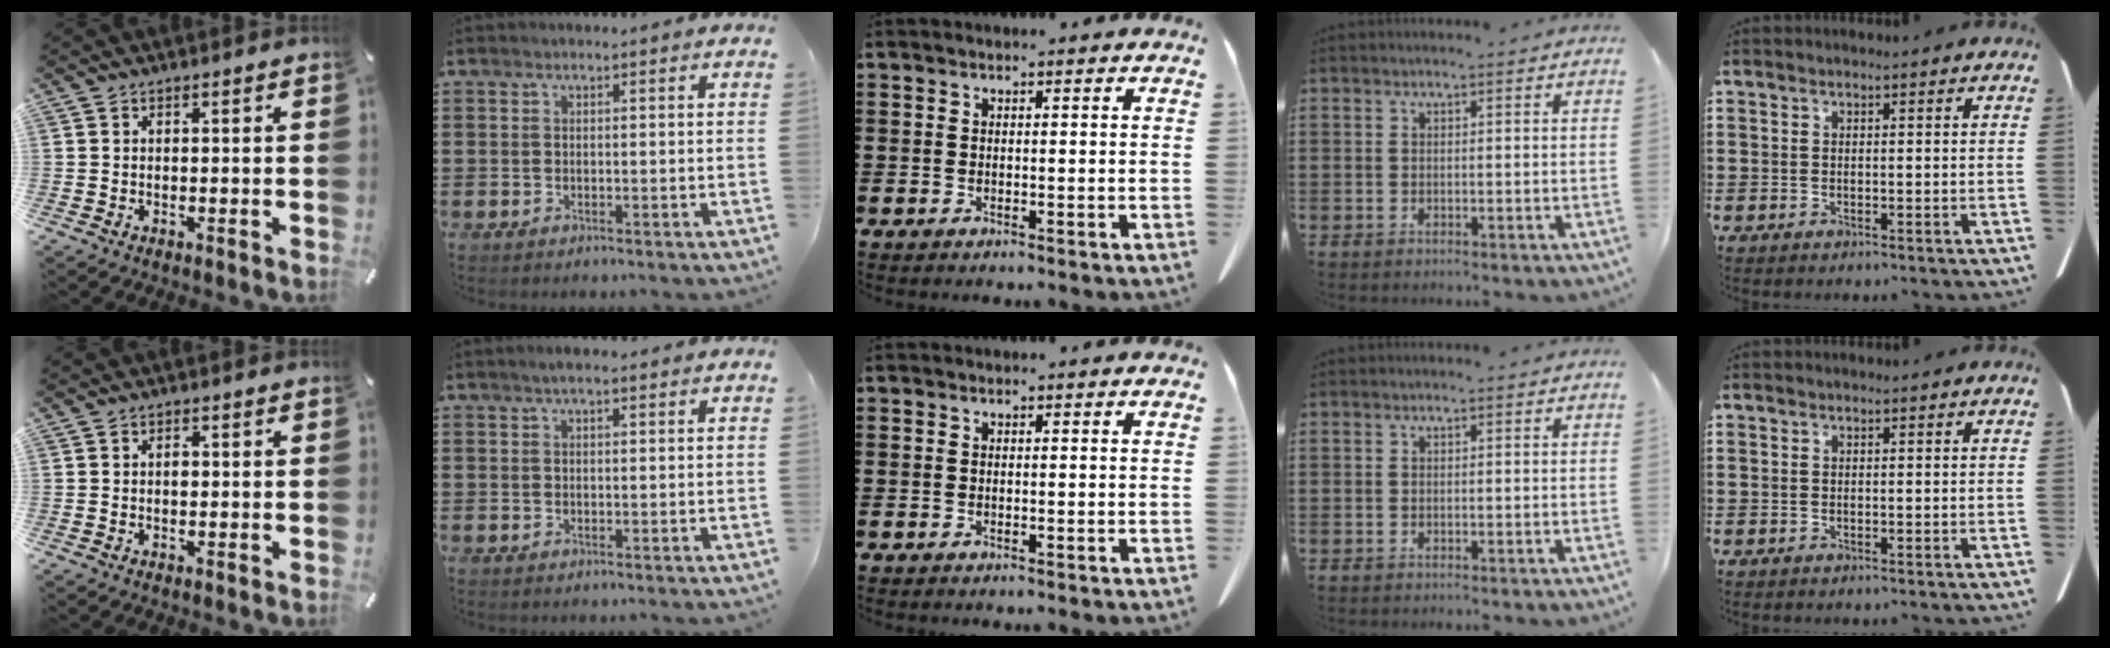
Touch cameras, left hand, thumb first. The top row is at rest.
{"thumb": {"total": 1.1, "force": [0.0, 0.6, 0.9], "torque": [-0.010, -0.004, -0.001]}, "index": {"total": 1.9, "force": [1.2, 0.5, 1.4], "torque": [-0.029, 0.005, 0.020]}}